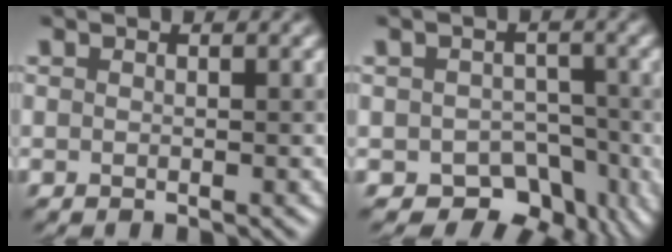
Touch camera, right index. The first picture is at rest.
{"total": 4.7, "force": [-2.2, 3.6, 2.1], "torque": [-0.013, -0.008, -0.031]}